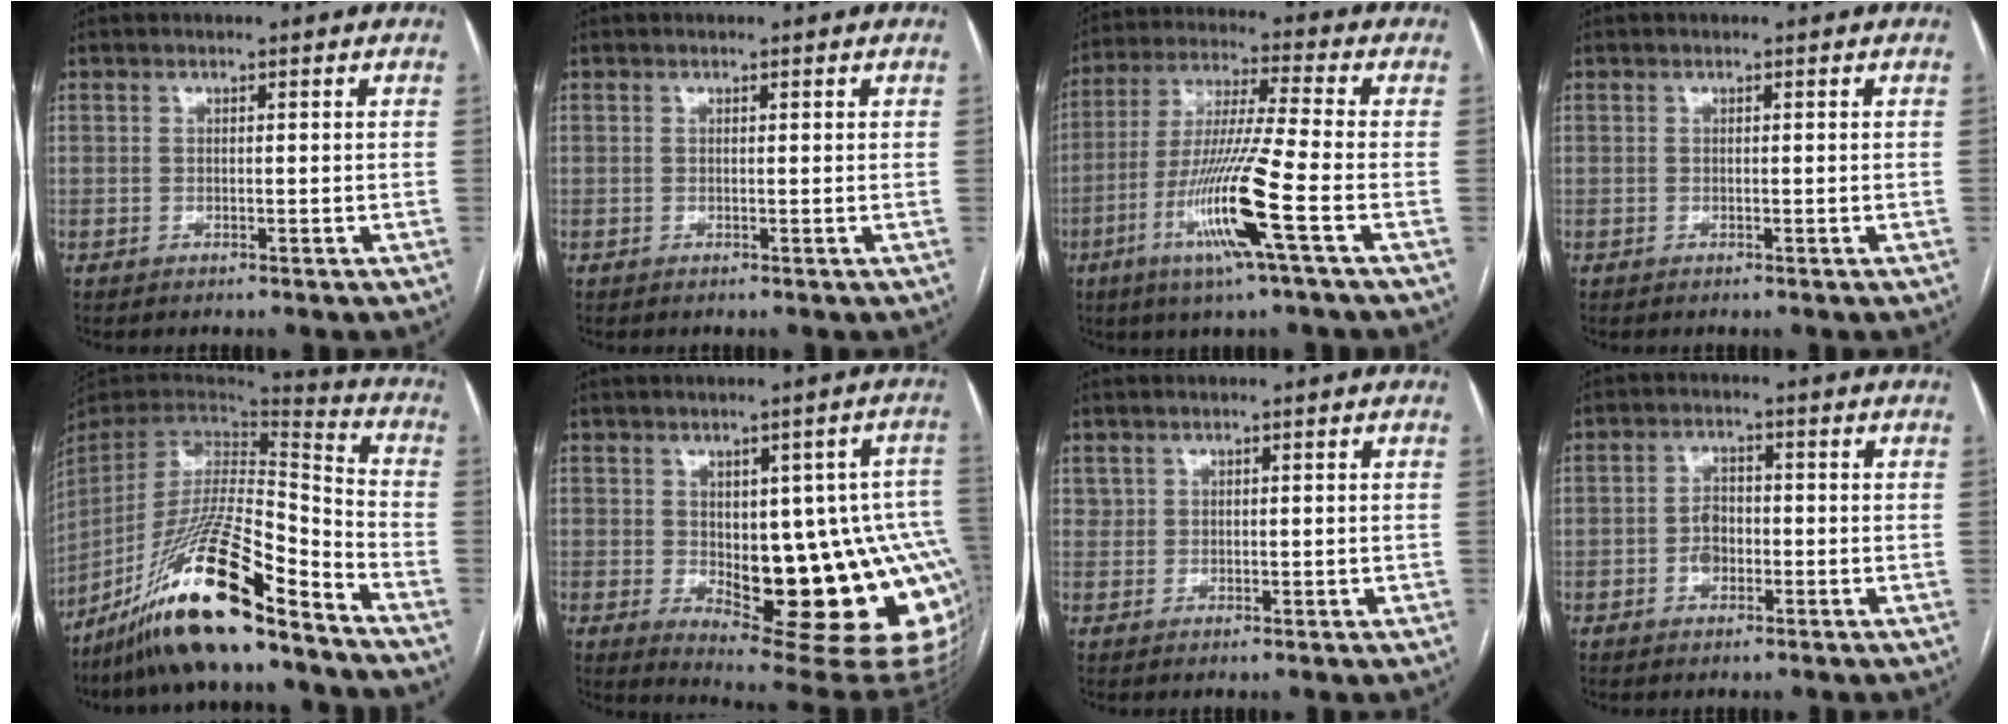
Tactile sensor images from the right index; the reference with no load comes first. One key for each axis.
{"total": 0.0}
{"total": 13.9, "fx": -5.3, "fy": -1.1, "fz": 12.8, "tx": -0.258, "ty": -0.019, "tz": -0.105}
{"total": 0.0}
{"total": 20.9, "fx": -15.1, "fy": 2.5, "fz": 14.3, "tx": -0.286, "ty": -0.020, "tz": -0.275}
{"total": 20.6, "fx": -2.9, "fy": 7.2, "fz": 19.1, "tx": -0.162, "ty": 0.015, "tz": -0.012}
{"total": 1.4, "fx": 0.7, "fy": 1.2, "fz": 0.3, "tx": -0.001, "ty": 0.002, "tz": 0.014}
{"total": 3.3, "fx": -0.9, "fy": 2.3, "fz": 2.1, "tx": -0.036, "ty": 0.008, "tz": -0.017}